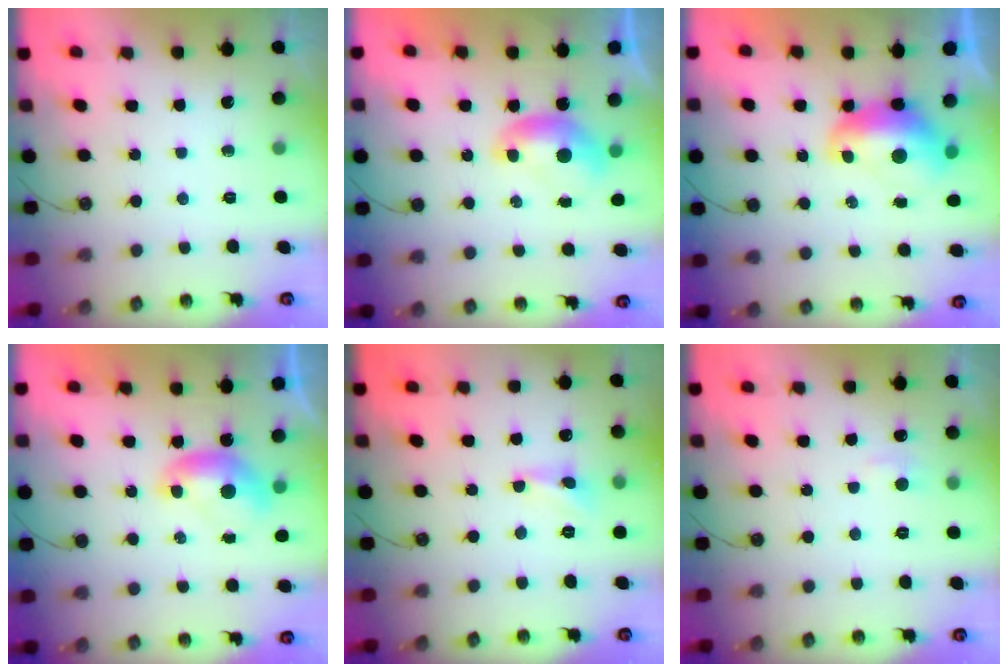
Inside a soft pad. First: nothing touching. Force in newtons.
{"total": 0.0}
{"total": 2.2, "press": 2.1, "slide": 0.6}
{"total": 0.0}
{"total": 2.4, "press": 2.3, "slide": 0.5}
{"total": 1.9, "press": 1.7, "slide": 0.7}